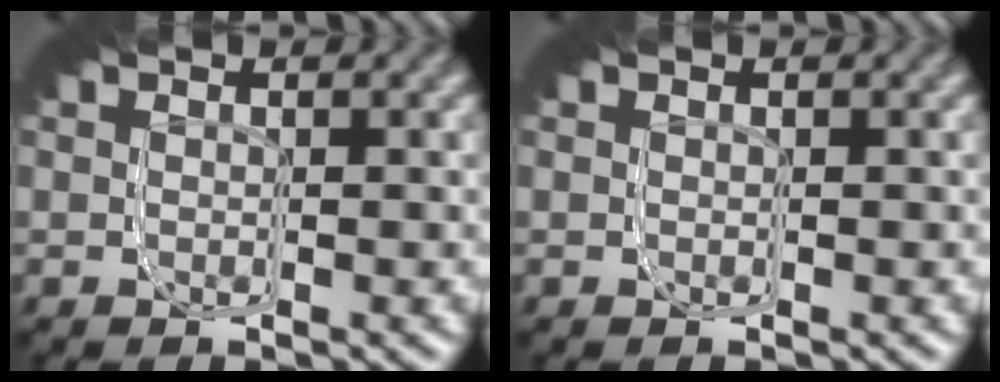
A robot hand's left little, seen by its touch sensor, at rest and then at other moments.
{"total": 0.0}